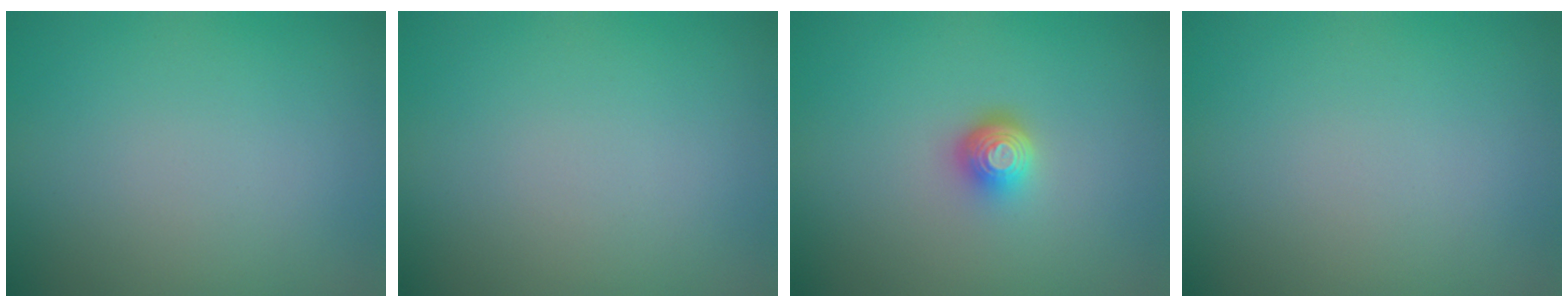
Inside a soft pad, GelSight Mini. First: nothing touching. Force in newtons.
{"total": 0.0}
{"total": 2.2, "press": 1.4, "slide": 1.6}
{"total": 0.0}